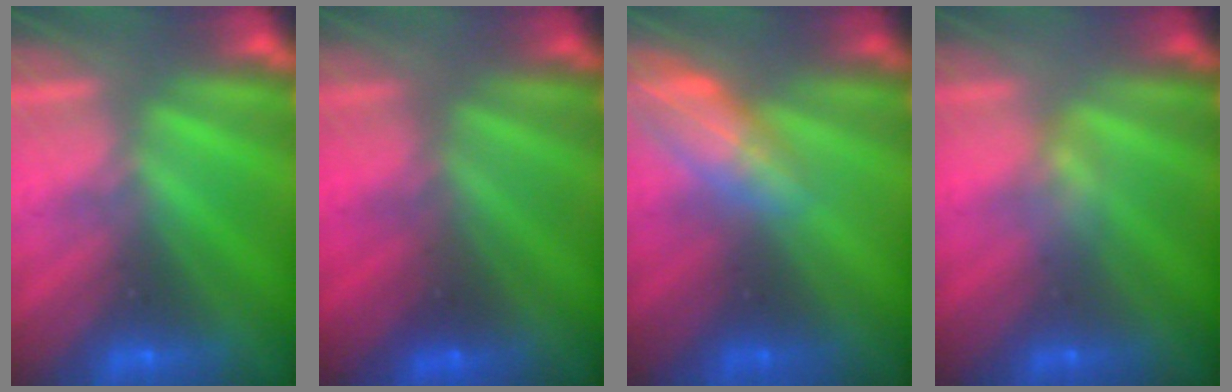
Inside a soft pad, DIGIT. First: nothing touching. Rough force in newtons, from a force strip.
{"total": 1.6}
{"total": 2.6}
{"total": 2.3}